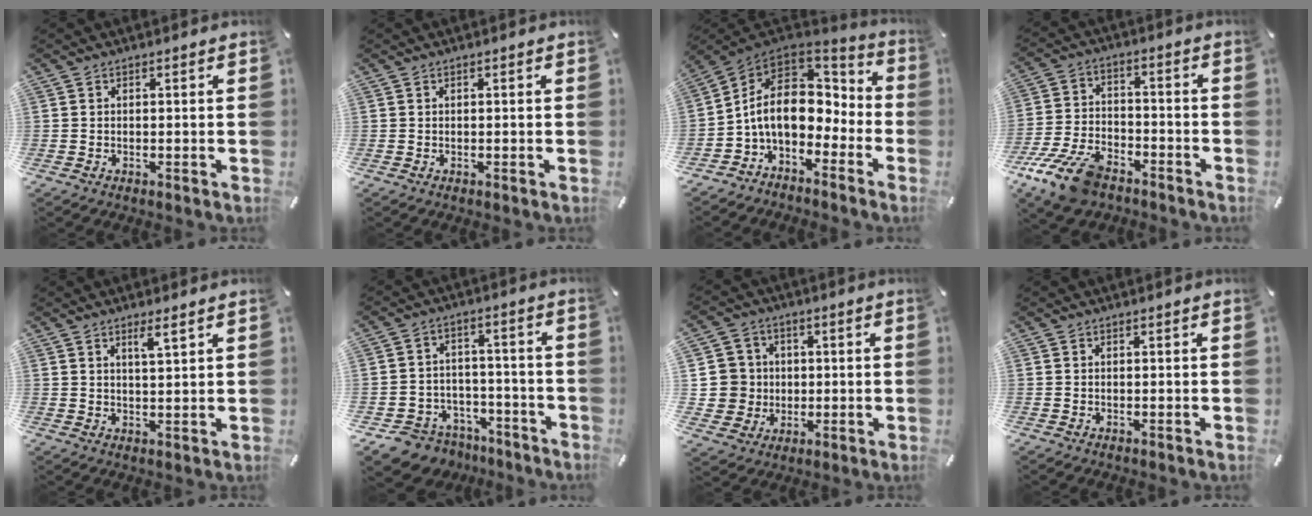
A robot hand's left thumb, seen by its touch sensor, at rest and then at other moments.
{"total": 0.0}
{"total": 12.3, "force": [-1.4, 8.7, 8.6], "torque": [-0.175, -0.003, -0.022]}
{"total": 13.4, "force": [-9.1, 6.5, 7.3], "torque": [-0.146, 0.048, -0.165]}
{"total": 3.4, "force": [2.3, 0.1, 2.4], "torque": [-0.052, -0.004, 0.040]}
{"total": 8.1, "force": [-5.4, 5.8, 1.4], "torque": [-0.026, 0.032, -0.095]}
{"total": 8.7, "force": [1.0, 8.6, 0.7], "torque": [-0.017, -0.002, 0.025]}
{"total": 0.0}